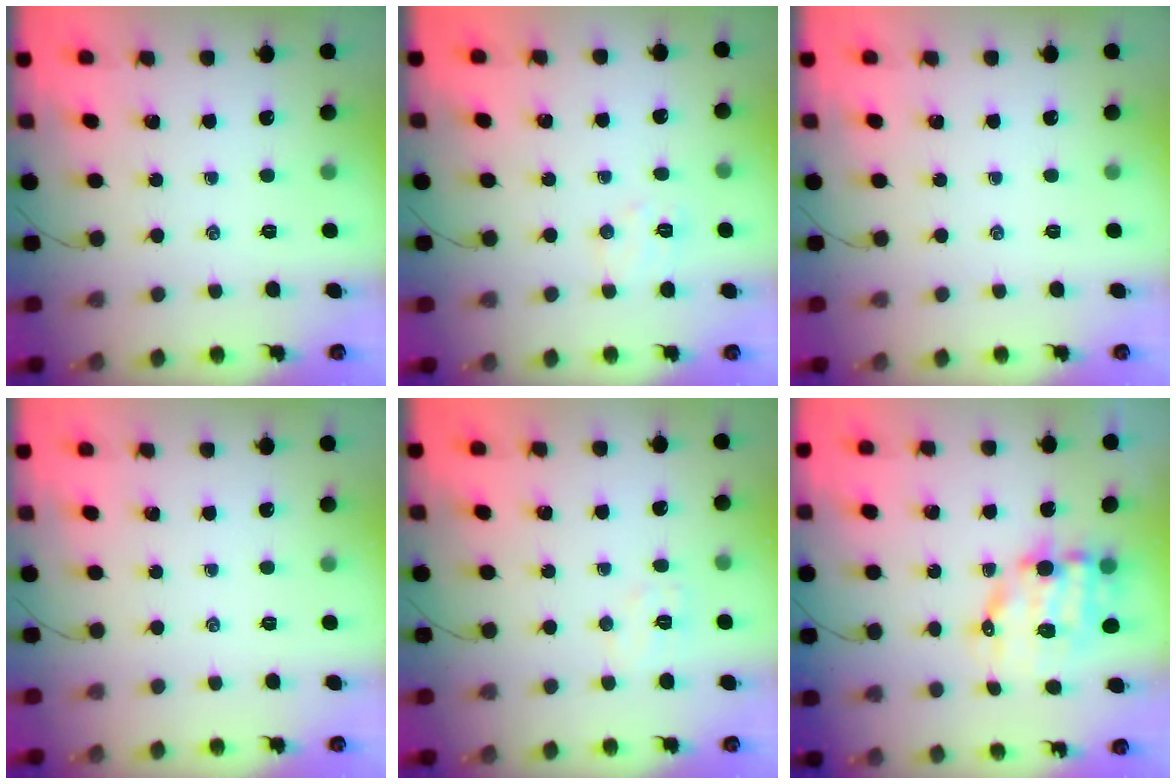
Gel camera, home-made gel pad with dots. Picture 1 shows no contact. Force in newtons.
{"total": 5.0, "press": 4.9, "slide": 1.0}
{"total": 0.0}
{"total": 0.0}
{"total": 5.9, "press": 5.8, "slide": 1.0}
{"total": 10.7, "press": 10.4, "slide": 2.5}